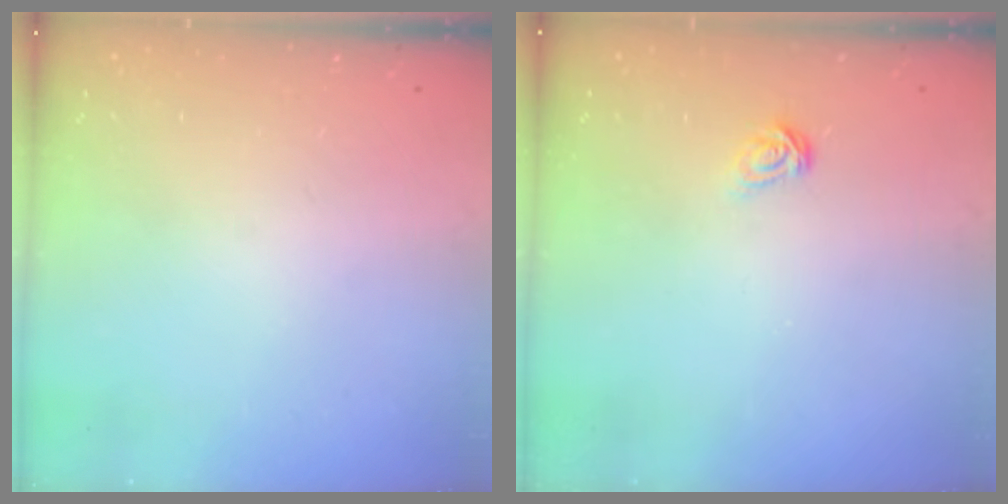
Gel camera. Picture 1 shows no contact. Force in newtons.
{"total": 4.0, "press": 4.0, "slide": 0.3}